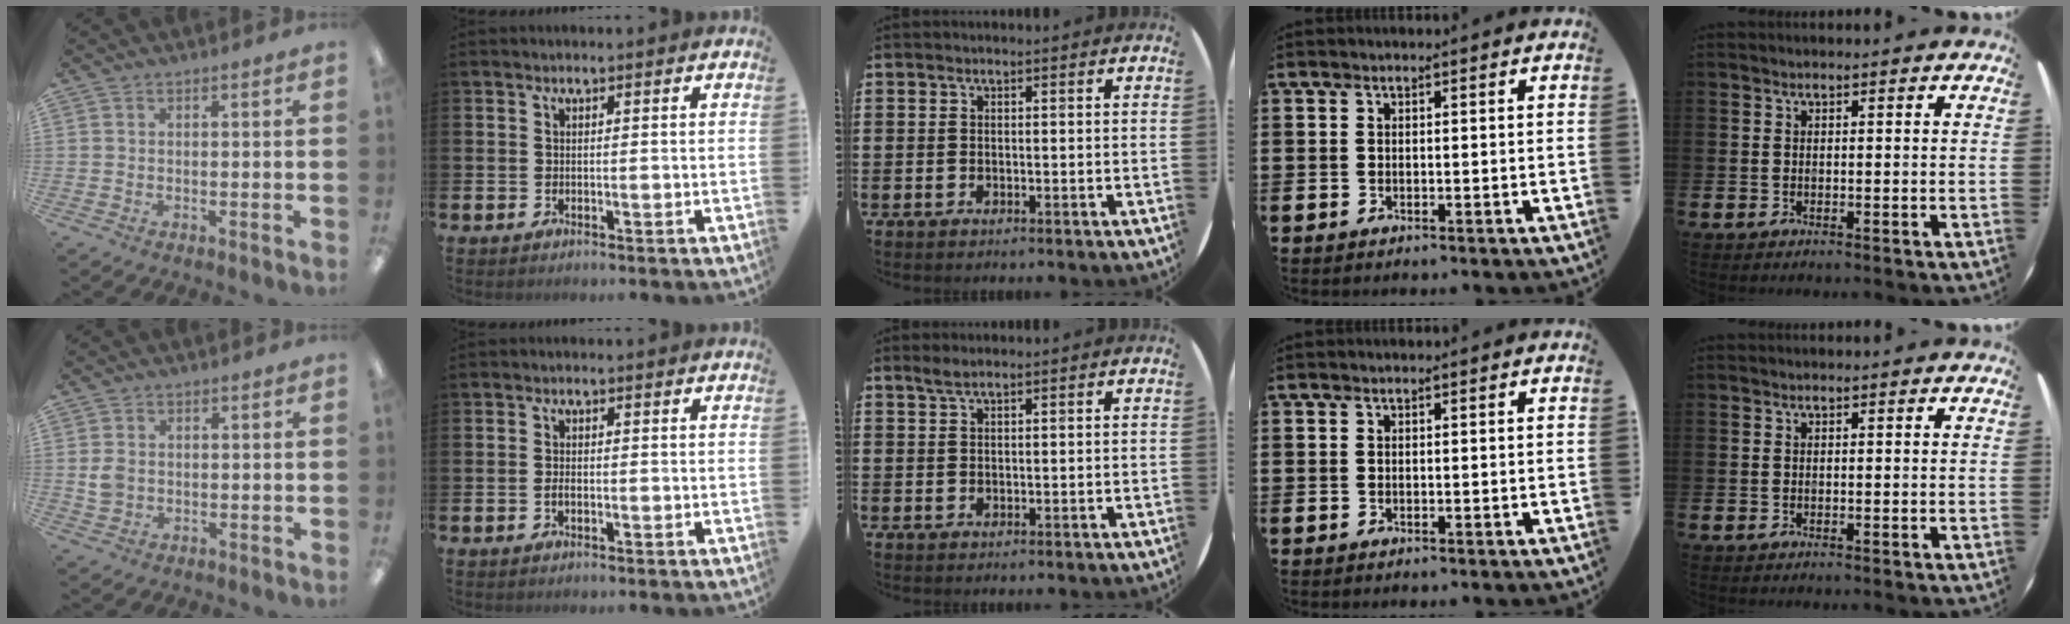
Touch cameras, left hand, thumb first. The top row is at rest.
{"thumb": {"total": 3.4, "force": [0.1, 2.9, 1.8], "torque": [-0.024, 0.003, 0.002]}, "index": {"total": 1.0, "force": [-0.4, 0.5, 0.8], "torque": [-0.013, 0.001, -0.008]}, "middle": {"total": 1.5, "force": [1.2, 0.1, 0.8], "torque": [-0.017, 0.002, 0.022]}}